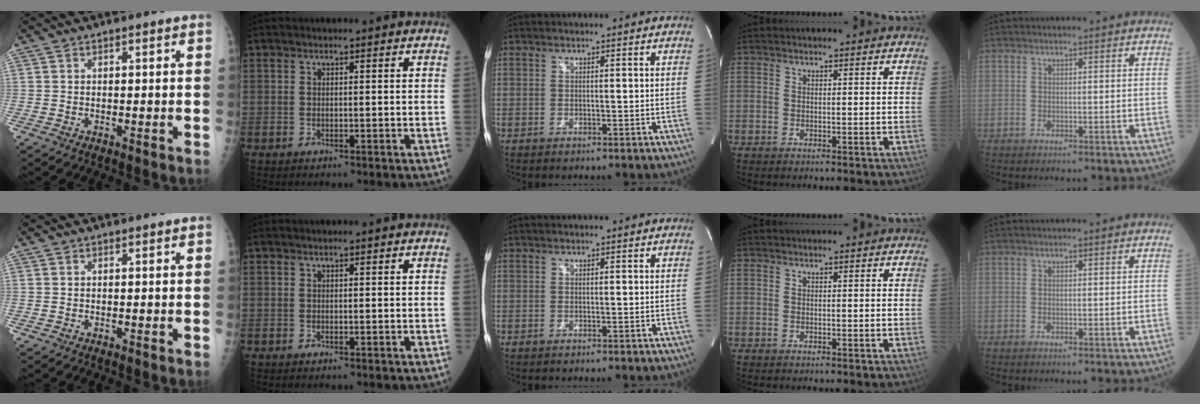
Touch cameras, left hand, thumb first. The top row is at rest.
{}